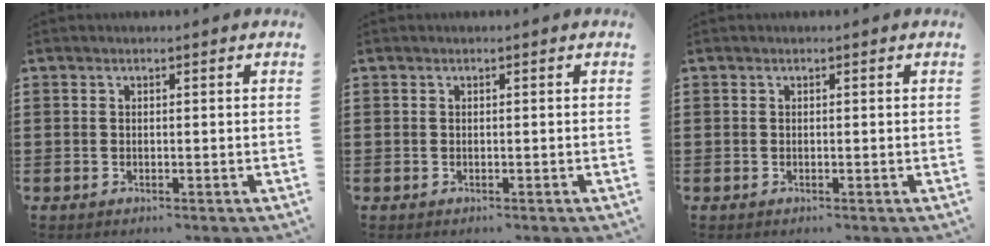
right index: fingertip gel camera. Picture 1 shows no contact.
{"total": 0.0}
{"total": 0.0}